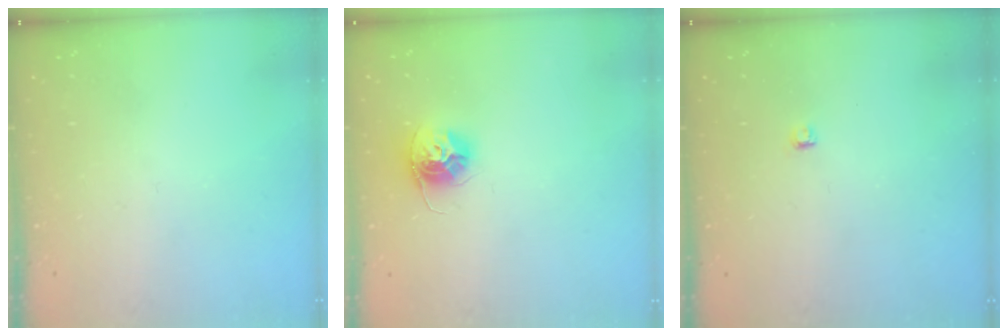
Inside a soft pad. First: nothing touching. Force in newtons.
{"total": 11.3, "press": 11.2, "slide": 0.8}
{"total": 2.8, "press": 2.7, "slide": 0.3}